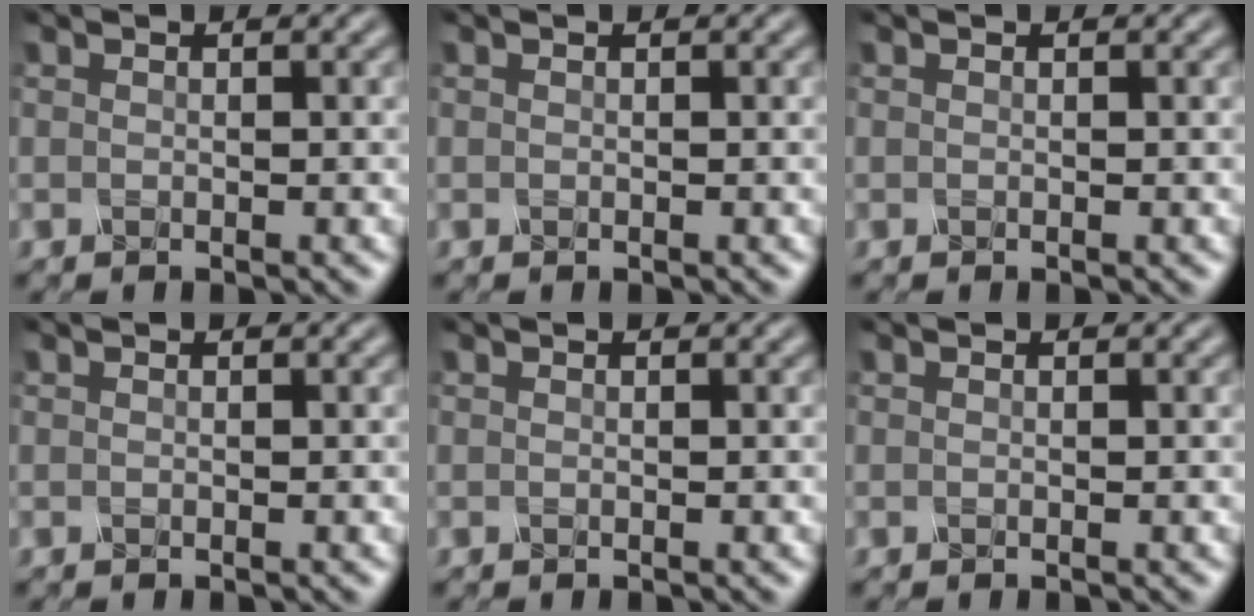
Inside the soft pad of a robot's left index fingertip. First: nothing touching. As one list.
[{"total": 0.0}, {"total": 0.0}, {"total": 0.0}, {"total": 0.0}, {"total": 0.0}]